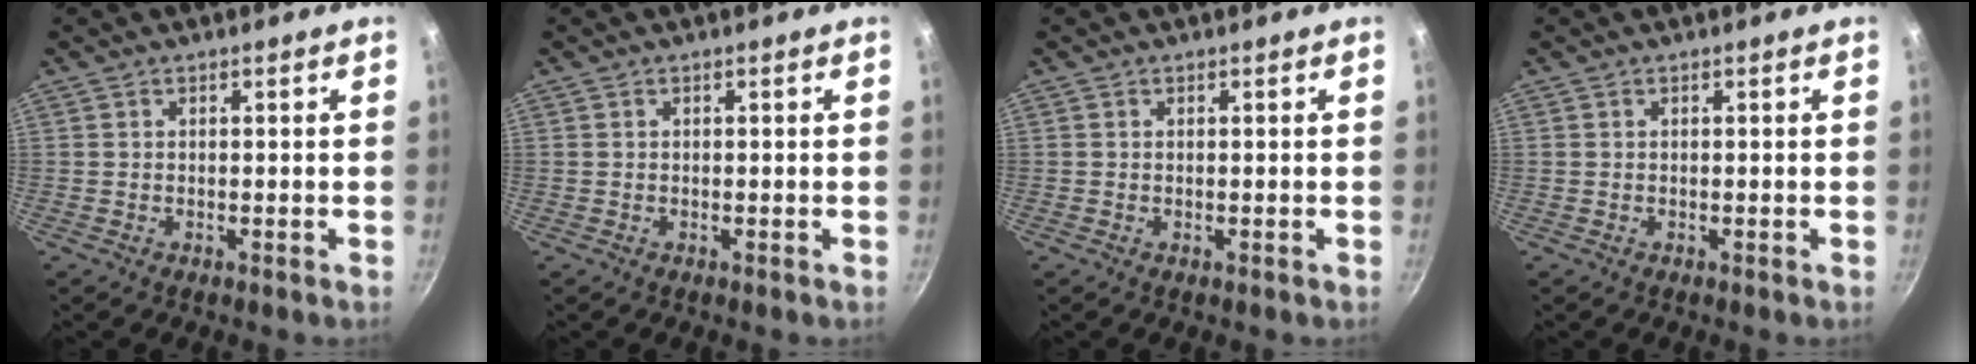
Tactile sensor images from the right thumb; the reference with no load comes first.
{"total": 0.0}
{"total": 0.0}
{"total": 0.0}